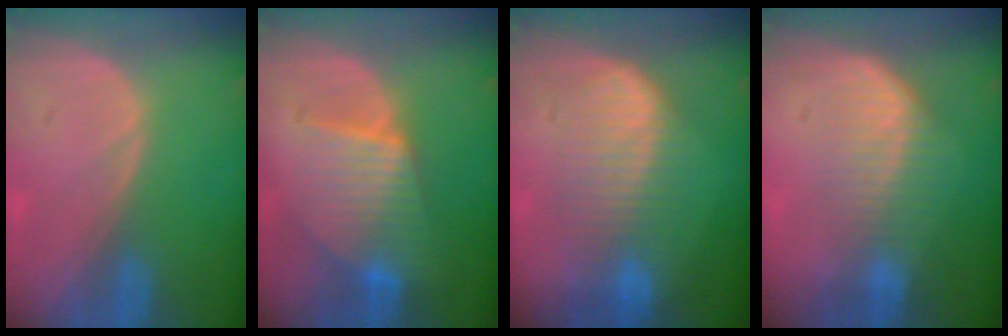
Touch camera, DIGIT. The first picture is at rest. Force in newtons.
{"total": 7.4, "press": 7.4, "slide": 0.2}
{"total": 7.3, "press": 7.3, "slide": 0.1}
{"total": 6.5, "press": 5.9, "slide": 2.7}